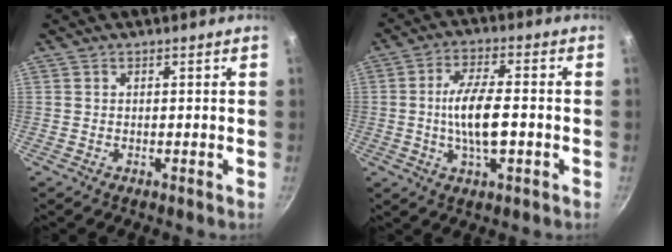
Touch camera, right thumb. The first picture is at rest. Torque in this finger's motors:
{"motor_torque": [1.07, 0.94, 1.73, -1.04, 0.71]}